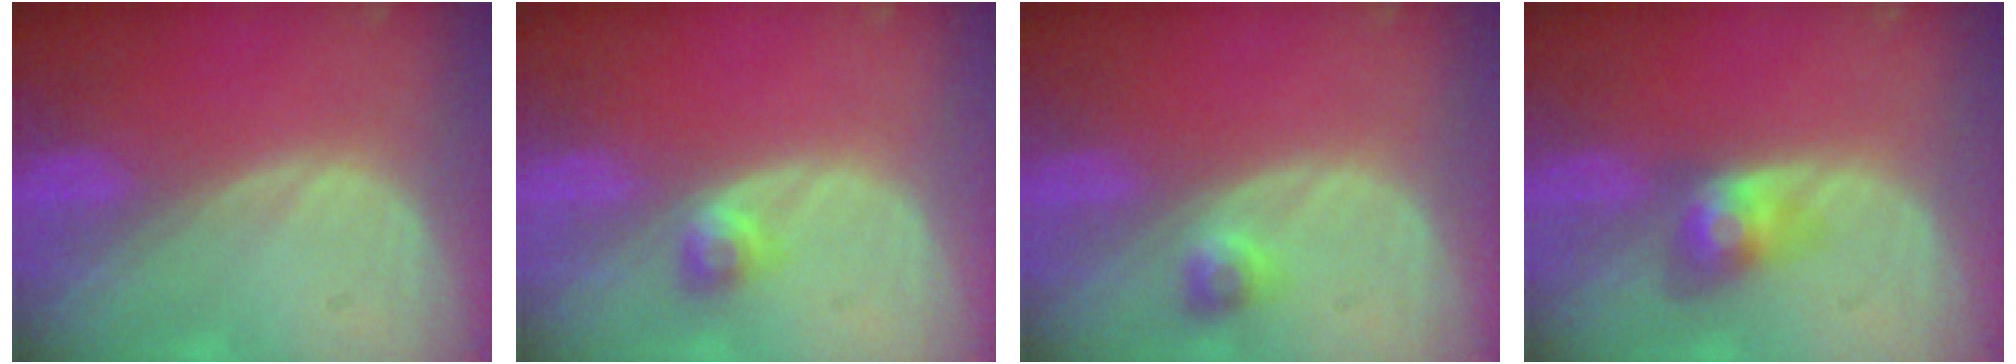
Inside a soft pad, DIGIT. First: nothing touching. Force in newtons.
{"total": 2.6, "press": 2.2, "slide": 1.4}
{"total": 2.3, "press": 2.0, "slide": 1.1}
{"total": 4.0, "press": 4.0, "slide": 0.3}